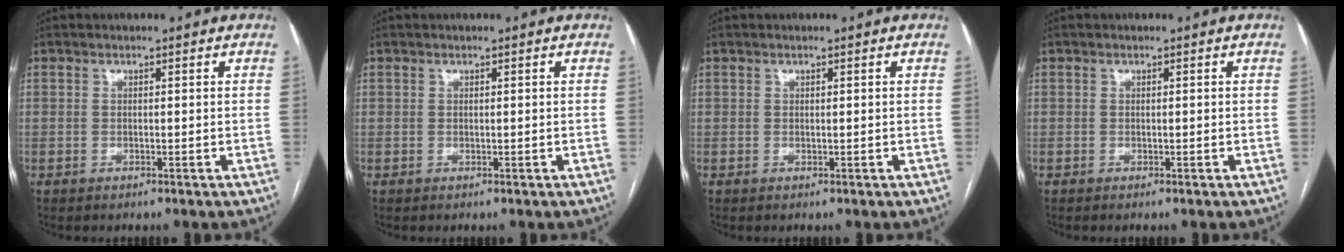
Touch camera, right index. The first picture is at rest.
{"total": 0.0}
{"total": 0.0}
{"total": 0.0}